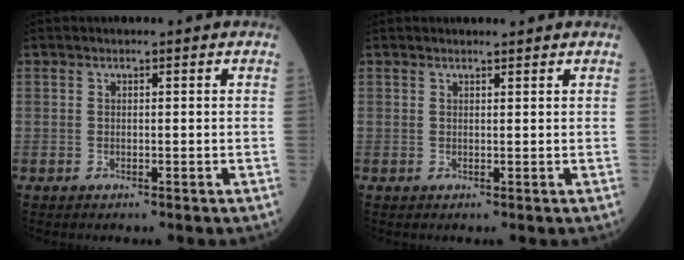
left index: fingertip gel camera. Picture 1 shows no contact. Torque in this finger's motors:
{"motor_torque": [0.59, -1.04, 0.03, 0.00]}